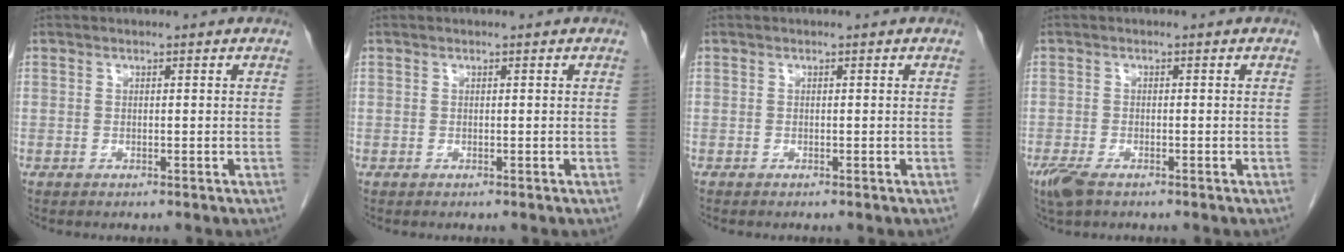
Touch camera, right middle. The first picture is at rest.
{"total": 0.0}
{"total": 0.0}
{"total": 3.7, "force": [-2.4, 1.3, 2.4], "torque": [-0.057, -0.010, -0.041]}